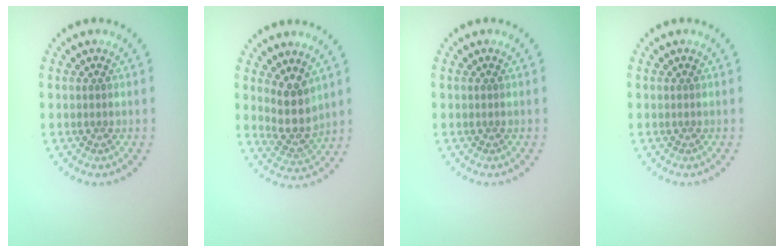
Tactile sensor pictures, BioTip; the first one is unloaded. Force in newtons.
{"total": 3.4, "press": 2.9, "slide": 1.8}
{"total": 0.0}
{"total": 0.0}